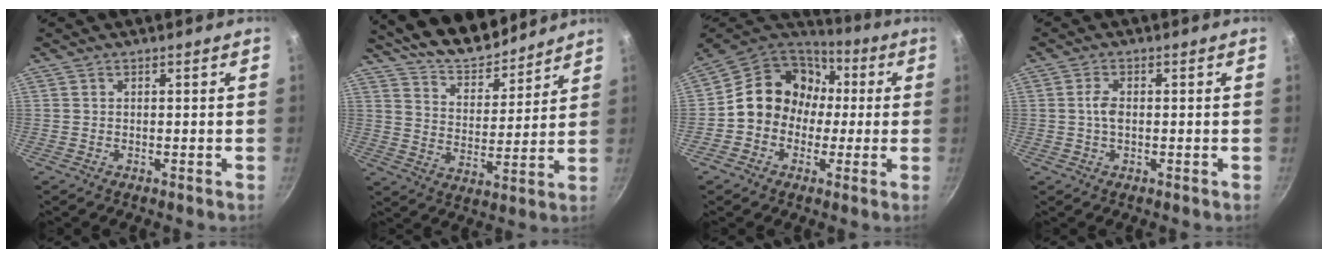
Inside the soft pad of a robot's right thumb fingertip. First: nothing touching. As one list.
[{"total": 14.4, "force": [12.7, 4.8, 4.9], "torque": [-0.046, -0.084, 0.211]}, {"total": 15.0, "force": [0.5, 13.1, 7.3], "torque": [-0.078, 0.044, -0.010]}, {"total": 2.6, "force": [0.0, 1.5, 2.2], "torque": [-0.043, 0.006, -0.004]}]